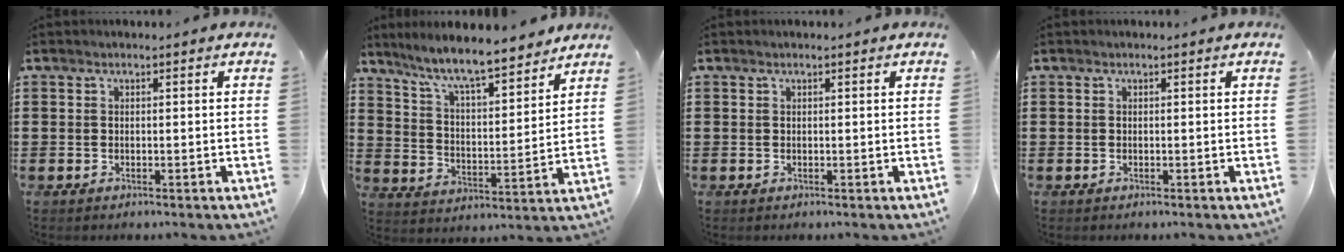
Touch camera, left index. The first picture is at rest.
{"total": 8.1, "force": [7.1, 0.5, 3.8], "torque": [-0.101, -0.042, 0.120]}
{"total": 0.0}
{"total": 0.0}